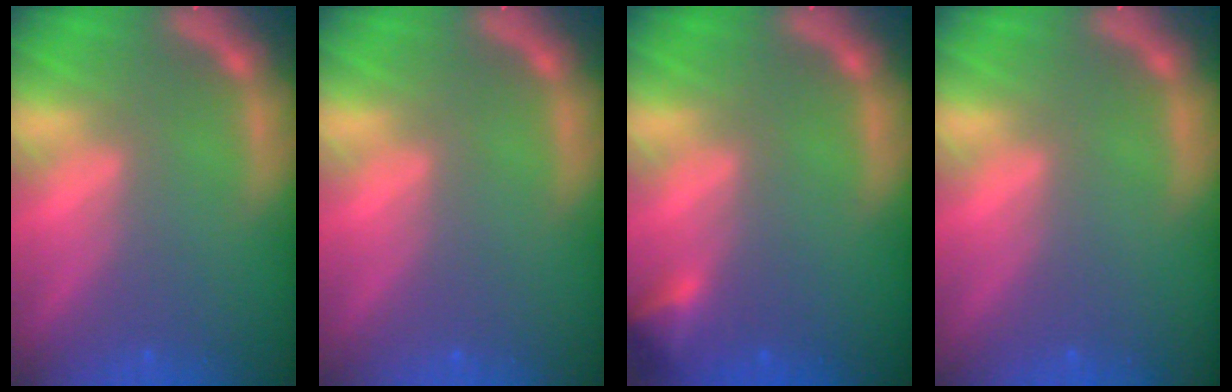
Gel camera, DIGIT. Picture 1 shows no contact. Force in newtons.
{"total": 0.0}
{"total": 1.9}
{"total": 0.0}